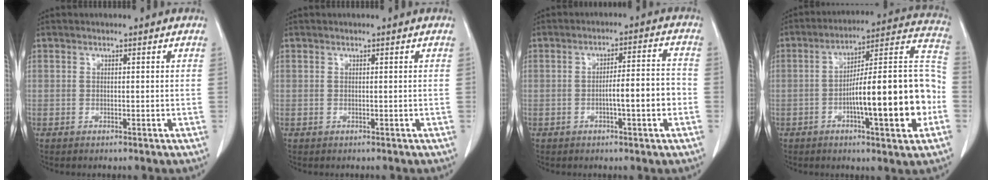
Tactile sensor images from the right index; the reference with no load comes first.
{"total": 0.0}
{"total": 6.5, "force": [-1.8, 0.6, 6.2], "torque": [-0.095, 0.014, -0.023]}
{"total": 19.4, "force": [-4.7, 2.3, 18.6], "torque": [-0.250, 0.025, -0.066]}